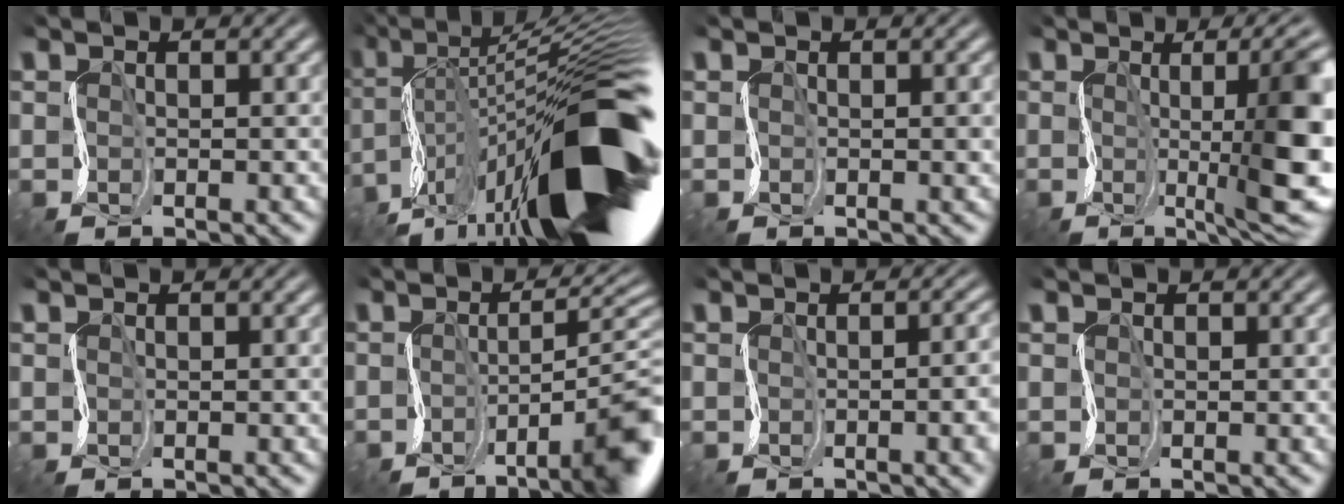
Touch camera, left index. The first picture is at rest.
{"total": 16.8, "force": [-5.5, 5.8, 14.8], "torque": [-0.219, 0.043, -0.128]}
{"total": 1.1, "force": [0.2, 0.3, 1.0], "torque": [-0.011, 0.005, 0.002]}
{"total": 12.0, "force": [0.1, 3.2, 11.6], "torque": [-0.123, 0.005, 0.005]}
{"total": 0.0}
{"total": 8.6, "force": [-2.7, 2.0, 7.9], "torque": [-0.078, 0.006, -0.042]}
{"total": 6.8, "force": [-0.6, 3.1, 6.0], "torque": [-0.030, 0.013, -0.006]}
{"total": 0.0}